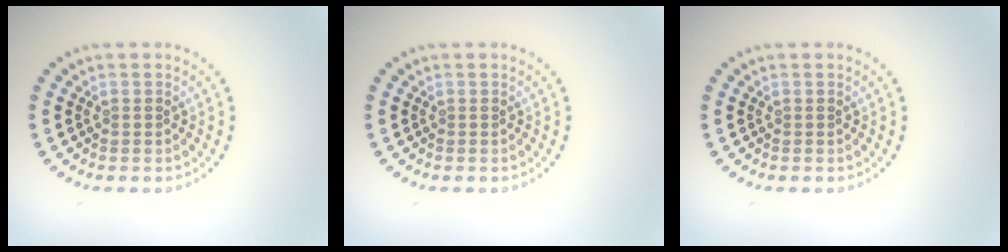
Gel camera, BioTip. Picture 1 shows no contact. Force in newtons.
{"total": 0.0}
{"total": 0.0}